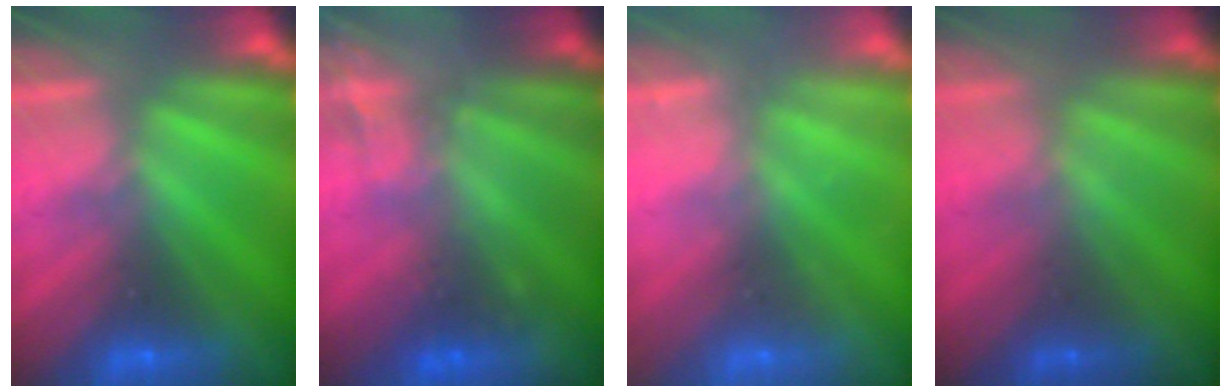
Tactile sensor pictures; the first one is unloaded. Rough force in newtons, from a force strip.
{"total": 2.1}
{"total": 2.2}
{"total": 1.6}